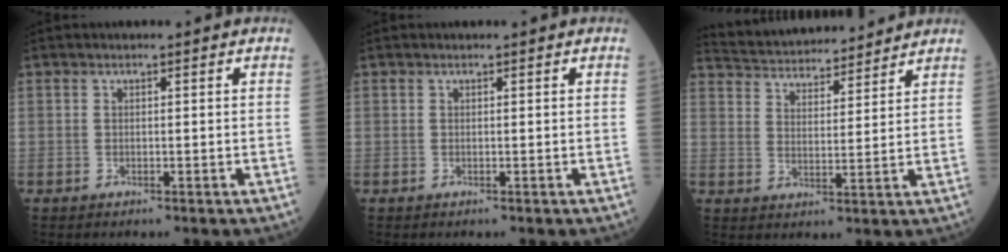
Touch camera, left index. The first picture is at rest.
{"total": 0.0}
{"total": 15.2, "force": [14.4, 2.5, 4.1], "torque": [-0.073, 0.029, 0.223]}